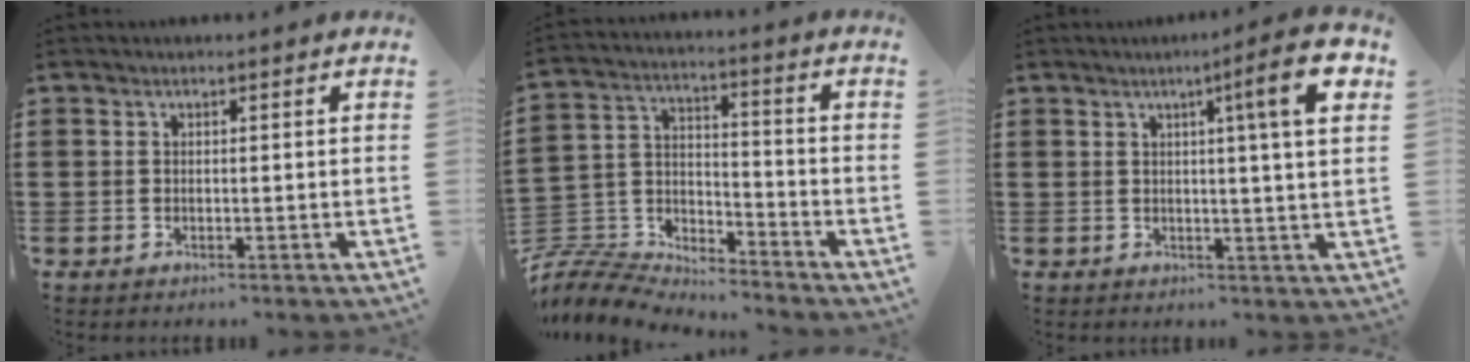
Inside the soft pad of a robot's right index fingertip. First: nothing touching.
{"total": 7.8, "force": [-7.6, 1.6, 0.7], "torque": [-0.036, 0.000, -0.159]}
{"total": 8.7, "force": [3.2, -0.1, 8.1], "torque": [-0.126, -0.011, 0.042]}